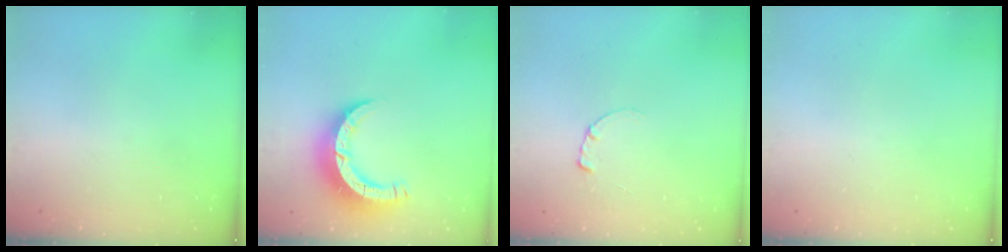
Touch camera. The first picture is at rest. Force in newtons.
{"total": 10.6, "press": 10.5, "slide": 1.4}
{"total": 0.6, "press": 0.5, "slide": 0.2}
{"total": 0.0}